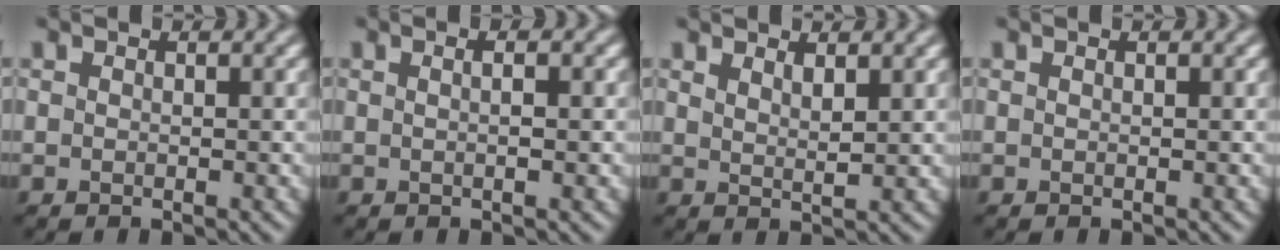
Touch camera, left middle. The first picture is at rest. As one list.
[{"total": 2.1, "force": [0.4, 0.7, 2.0], "torque": [-0.013, -0.002, -0.005]}, {"total": 1.8, "force": [1.4, 0.5, 1.2], "torque": [-0.020, -0.004, 0.025]}, {"total": 0.0}]